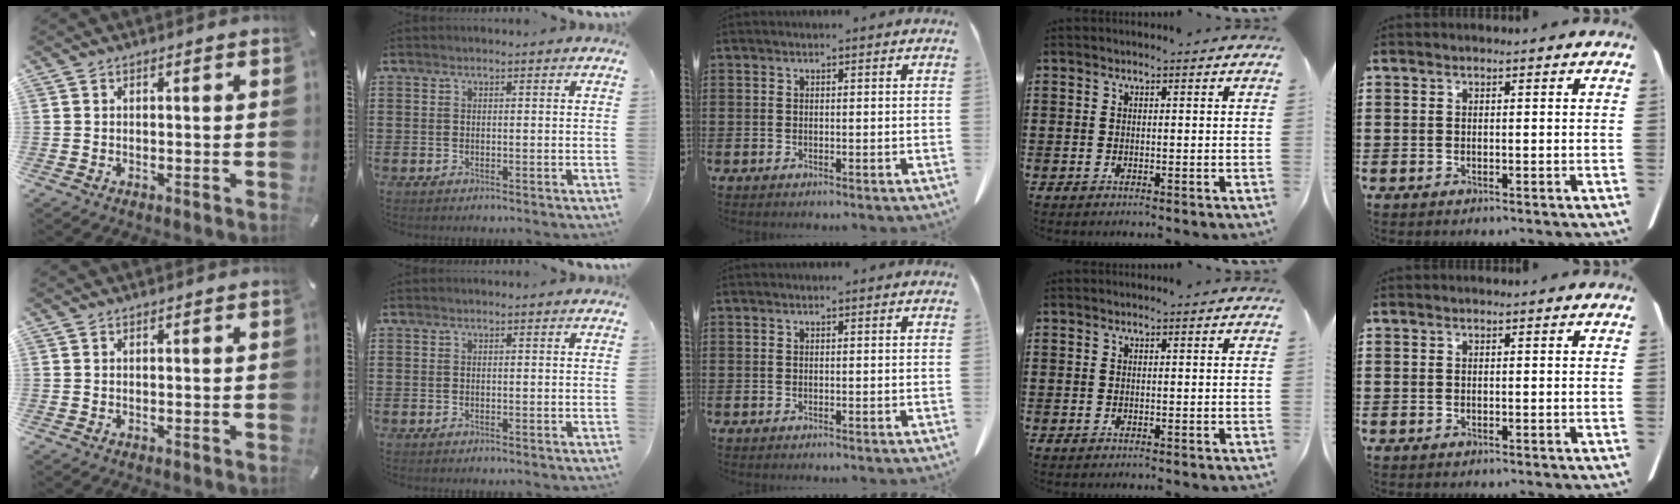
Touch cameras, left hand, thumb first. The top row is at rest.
{}